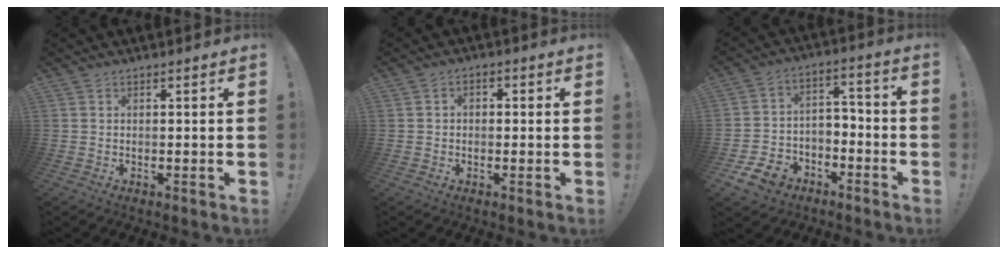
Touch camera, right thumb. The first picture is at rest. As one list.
[{"total": 2.2, "force": [-1.0, 1.5, 1.2], "torque": [-0.011, 0.006, -0.020]}, {"total": 10.7, "force": [-7.0, 7.4, 3.4], "torque": [-0.060, 0.041, -0.124]}]